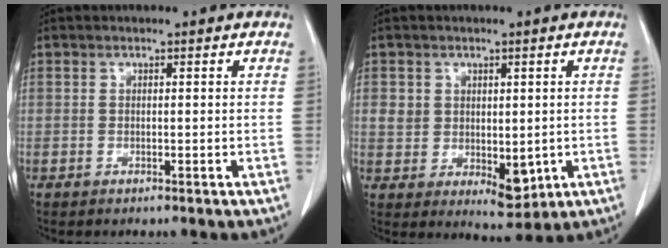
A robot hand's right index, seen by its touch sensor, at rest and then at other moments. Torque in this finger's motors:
{"motor_torque": [0.39, -0.13, 0.18, 0.01]}